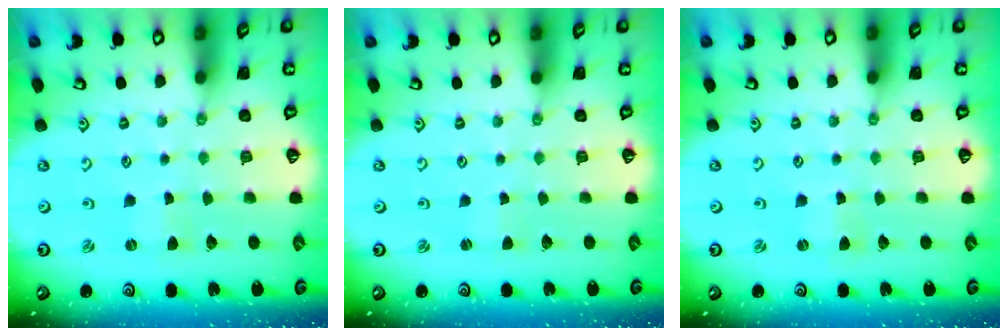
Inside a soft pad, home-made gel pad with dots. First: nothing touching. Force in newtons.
{"total": 0.0}
{"total": 0.0}